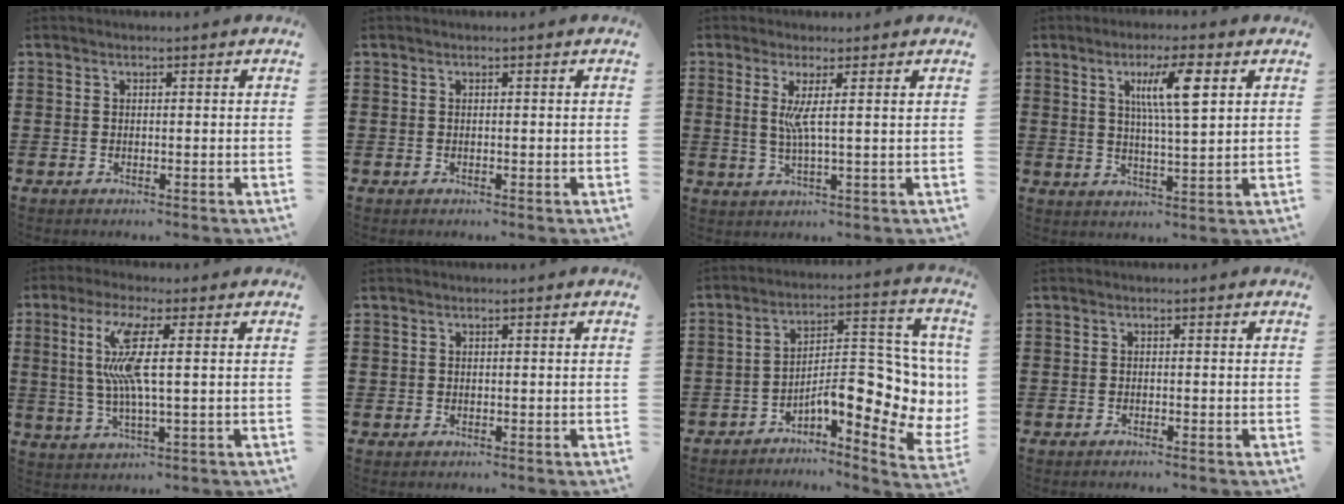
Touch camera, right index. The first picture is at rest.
{"total": 0.0}
{"total": 4.2, "force": [0.9, -0.2, 4.1], "torque": [-0.080, -0.008, 0.014]}
{"total": 7.8, "force": [3.0, 1.2, 7.1], "torque": [-0.139, 0.004, 0.044]}
{"total": 8.8, "force": [1.5, 1.0, 8.6], "torque": [-0.192, -0.013, 0.012]}
{"total": 0.0}
{"total": 10.3, "force": [-2.9, 3.8, 9.1], "torque": [-0.128, -0.034, -0.062]}
{"total": 0.6, "force": [-0.5, -0.1, 0.2], "torque": [-0.005, -0.002, -0.011]}